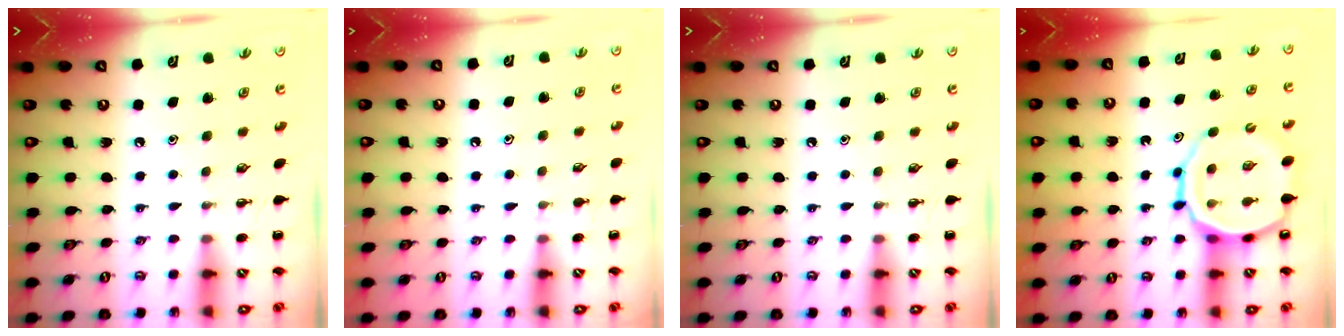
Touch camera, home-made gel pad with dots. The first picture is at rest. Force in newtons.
{"total": 6.2, "press": 5.9, "slide": 2.0}
{"total": 0.0}
{"total": 15.0, "press": 14.5, "slide": 3.8}